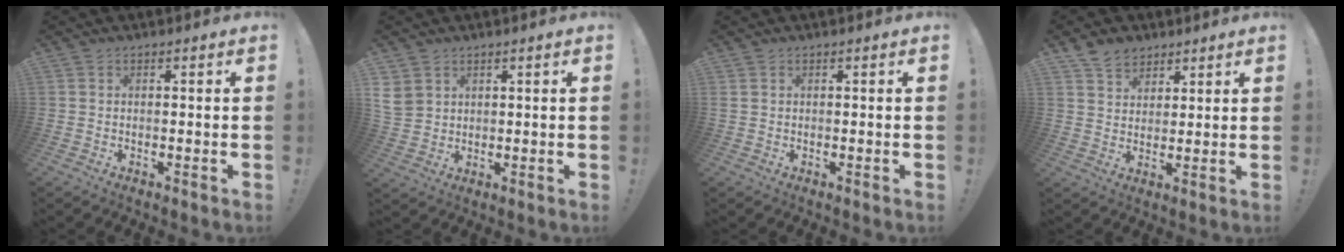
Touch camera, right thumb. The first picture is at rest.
{"total": 5.0, "force": [2.6, 3.9, 1.8], "torque": [-0.033, -0.014, 0.054]}
{"total": 0.0}
{"total": 7.0, "force": [4.8, 4.9, 1.5], "torque": [-0.025, -0.025, 0.095]}